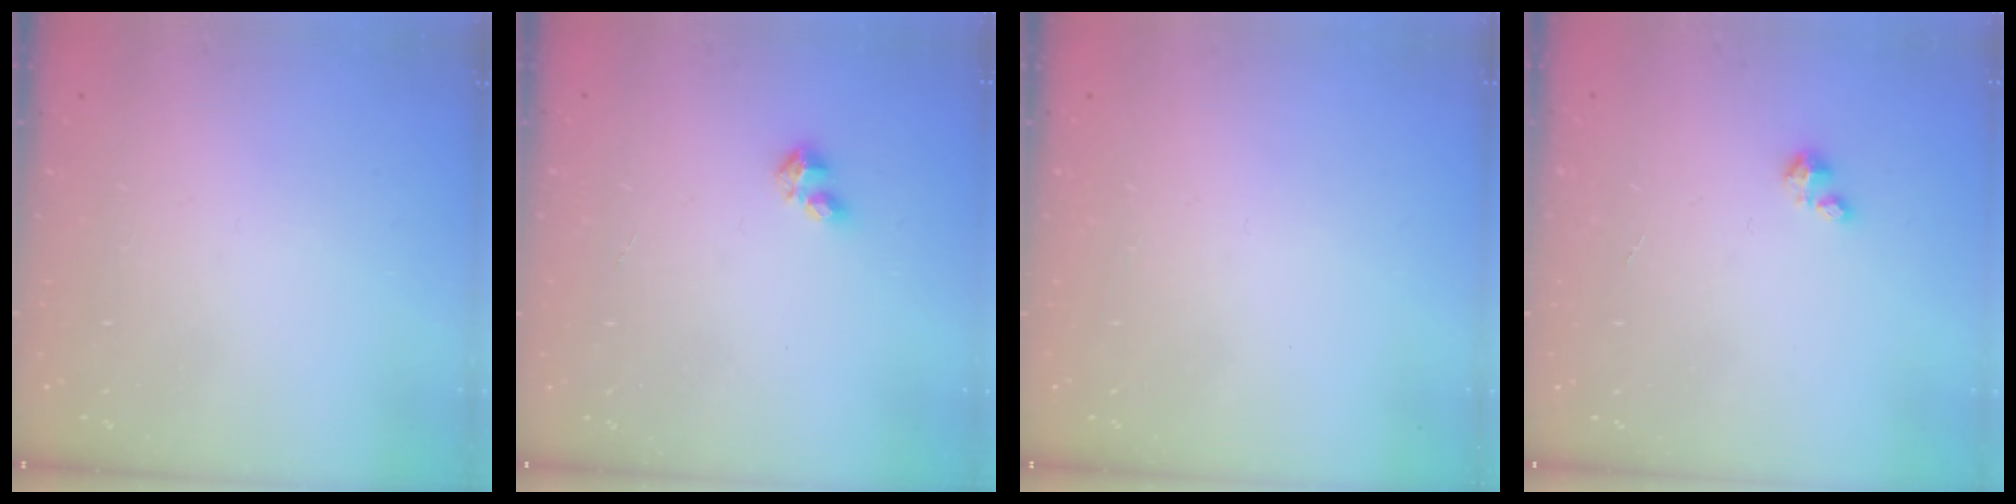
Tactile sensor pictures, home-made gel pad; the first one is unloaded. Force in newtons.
{"total": 3.2, "press": 3.2, "slide": 0.5}
{"total": 0.0}
{"total": 1.2, "press": 1.2, "slide": 0.2}